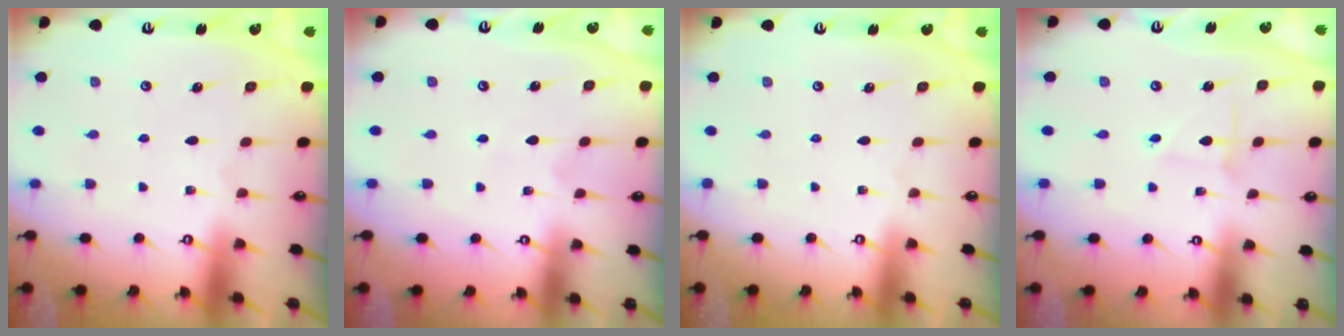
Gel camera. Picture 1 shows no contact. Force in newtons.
{"total": 2.9, "press": 2.9, "slide": 0.2}
{"total": 0.0}
{"total": 1.8, "press": 1.8, "slide": 0.1}